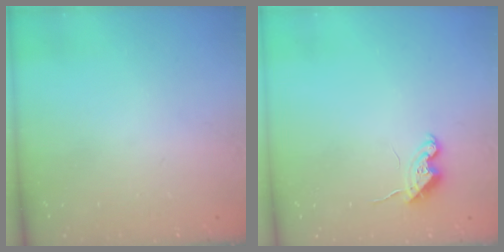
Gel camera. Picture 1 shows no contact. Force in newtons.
{"total": 5.9, "press": 5.9, "slide": 0.9}